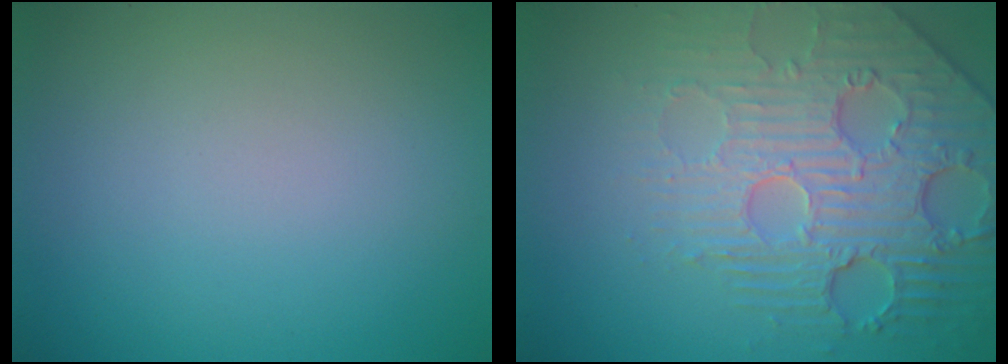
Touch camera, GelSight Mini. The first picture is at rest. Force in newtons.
{"total": 5.4, "press": 4.9, "slide": 2.4}